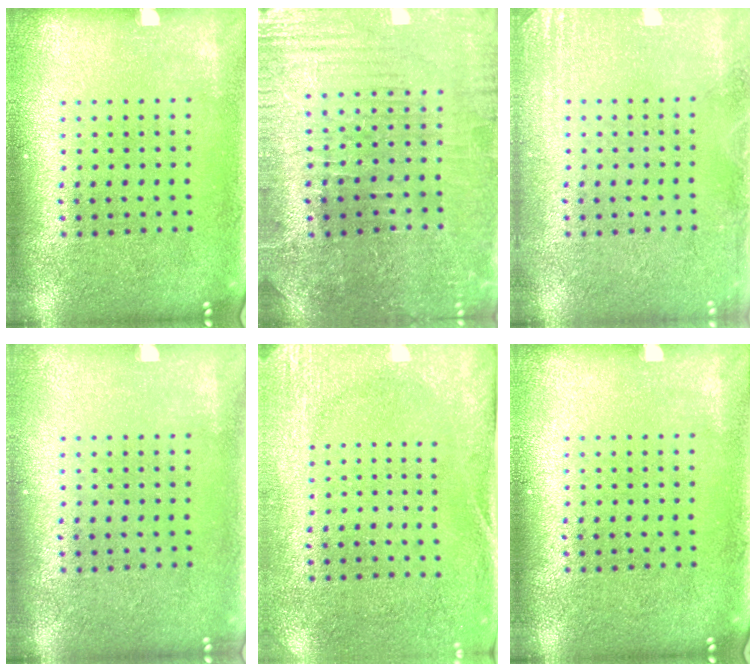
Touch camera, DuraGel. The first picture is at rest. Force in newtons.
{"total": 1.6, "press": 1.6, "slide": 0.4}
{"total": 2.0, "press": 2.0, "slide": 0.4}
{"total": 0.5, "press": 0.5, "slide": 0.2}
{"total": 2.7, "press": 2.1, "slide": 1.7}
{"total": 0.0}